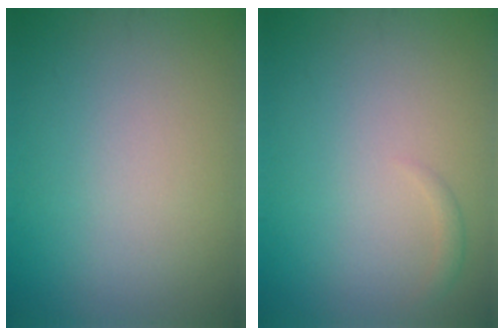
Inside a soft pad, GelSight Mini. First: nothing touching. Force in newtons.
{"total": 0.8, "press": 0.8, "slide": 0.0}